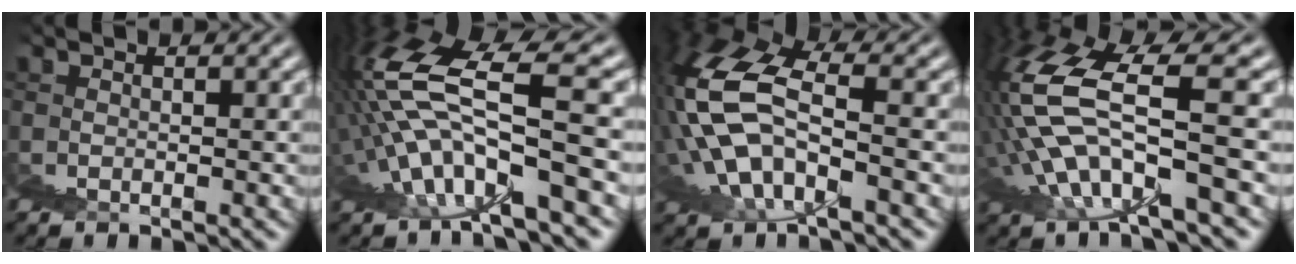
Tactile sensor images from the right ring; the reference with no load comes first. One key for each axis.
{"total": 8.3, "fx": 4.3, "fy": 0.8, "fz": 7.1, "tx": -0.132, "ty": 0.039, "tz": 0.064}
{"total": 9.1, "fx": 2.5, "fy": 6.0, "fz": 6.4, "tx": -0.144, "ty": 0.001, "tz": 0.038}
{"total": 7.9, "fx": 3.9, "fy": 1.5, "fz": 6.7, "tx": -0.156, "ty": 0.019, "tz": 0.065}